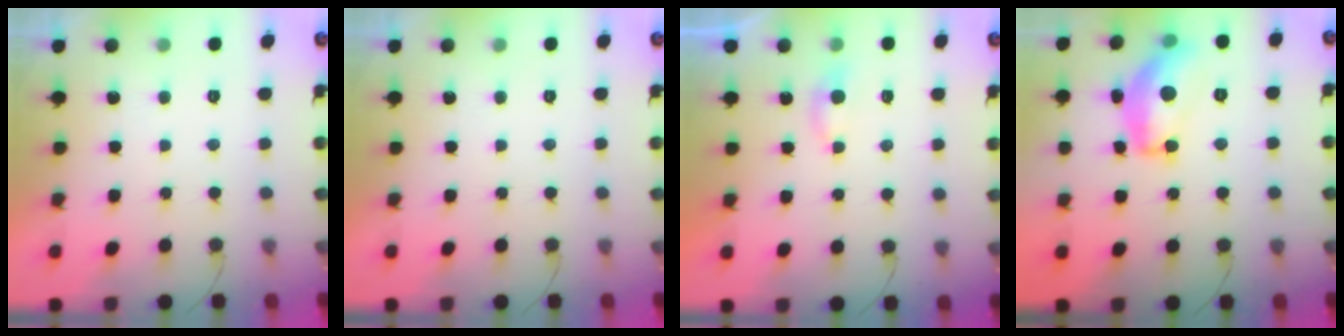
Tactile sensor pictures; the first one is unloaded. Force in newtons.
{"total": 0.0}
{"total": 2.7, "press": 2.6, "slide": 0.5}
{"total": 16.0, "press": 16.0, "slide": 0.7}